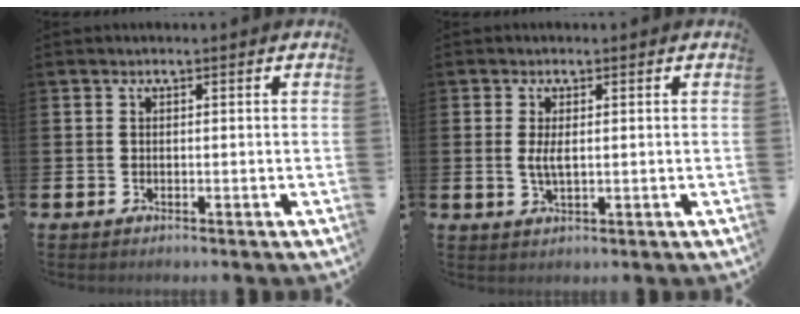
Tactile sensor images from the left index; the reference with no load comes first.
{"total": 2.4, "force": [0.3, 0.9, 2.2], "torque": [-0.040, 0.002, 0.004]}